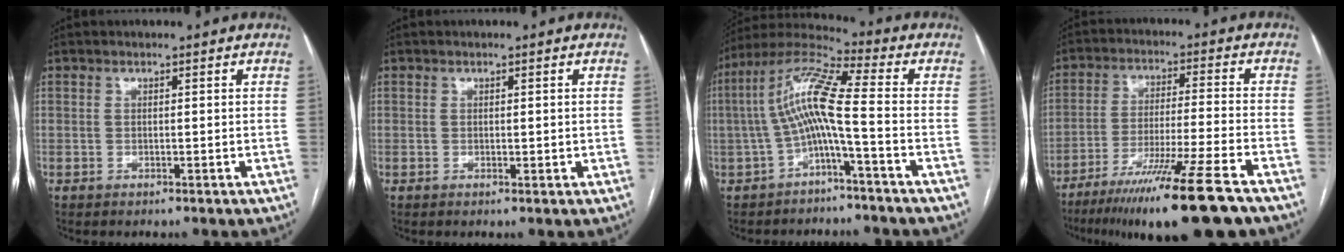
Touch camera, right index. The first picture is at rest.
{"total": 1.0, "force": [0.2, 0.7, 0.7], "torque": [-0.011, 0.000, 0.005]}
{"total": 9.8, "force": [-1.8, 0.4, 9.6], "torque": [-0.190, 0.033, -0.041]}
{"total": 17.6, "force": [-12.7, -0.9, 12.2], "torque": [-0.187, -0.047, -0.208]}